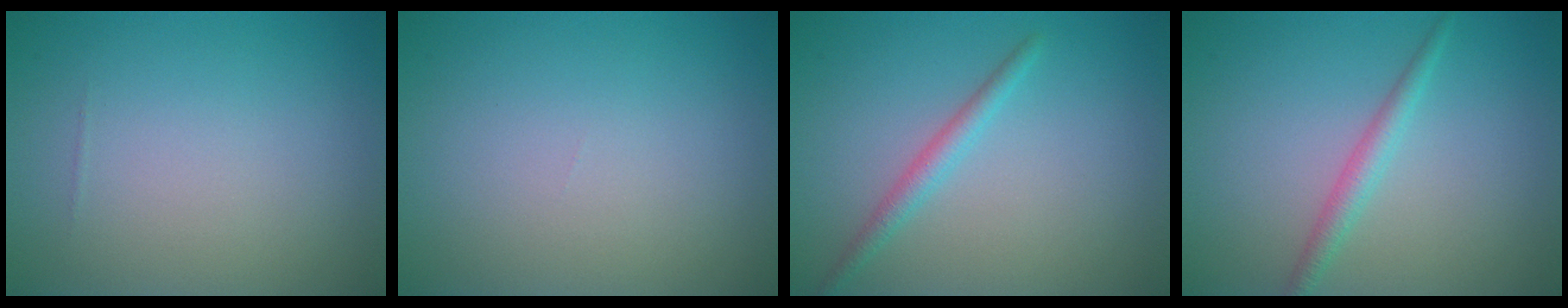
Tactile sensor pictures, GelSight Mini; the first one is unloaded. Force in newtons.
{"total": 0.0}
{"total": 1.8, "press": 1.8, "slide": 0.0}
{"total": 1.9, "press": 1.9, "slide": 0.1}